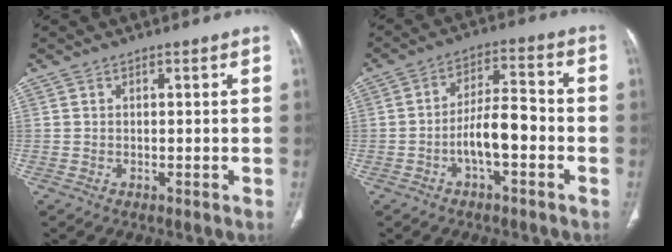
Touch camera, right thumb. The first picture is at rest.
{"total": 8.6, "force": [-2.9, 3.4, 7.3], "torque": [-0.121, 0.039, -0.052]}